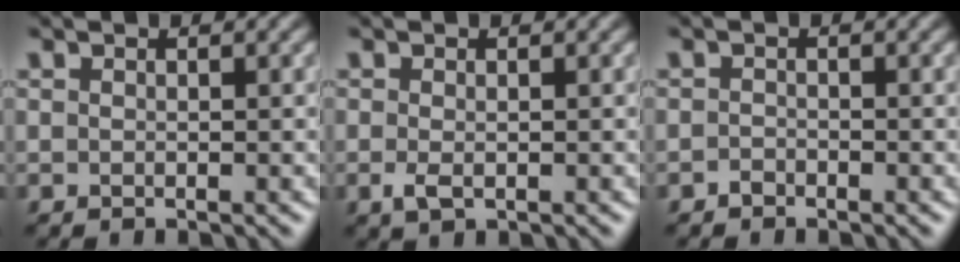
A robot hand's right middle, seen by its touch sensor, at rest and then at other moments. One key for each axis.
{"total": 1.5, "fx": -0.5, "fy": 0.8, "fz": 1.2, "tx": -0.028, "ty": -0.006, "tz": -0.009}
{"total": 0.7, "fx": -0.6, "fy": 0.4, "fz": 0.2, "tx": -0.001, "ty": -0.001, "tz": -0.012}